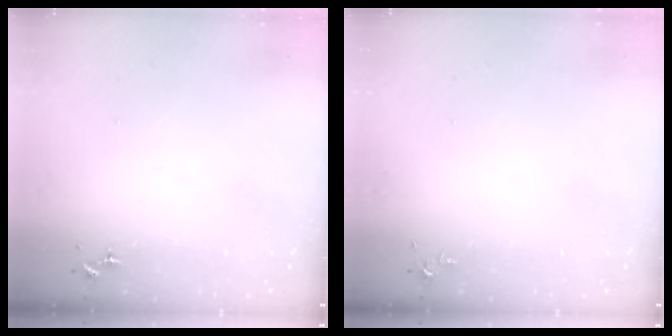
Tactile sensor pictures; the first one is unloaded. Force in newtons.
{"total": 3.5, "press": 3.4, "slide": 0.5}